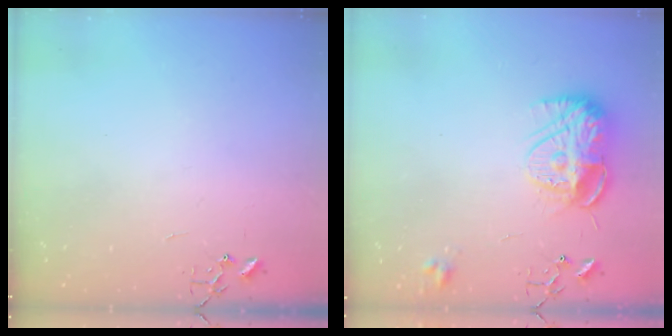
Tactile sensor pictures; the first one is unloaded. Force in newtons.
{"total": 12.6, "press": 12.6, "slide": 1.1}